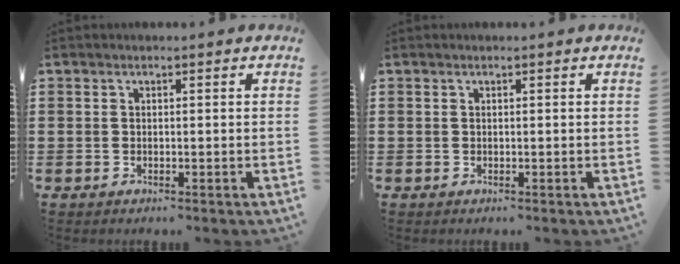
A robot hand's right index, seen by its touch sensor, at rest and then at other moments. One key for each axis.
{"total": 0.0}